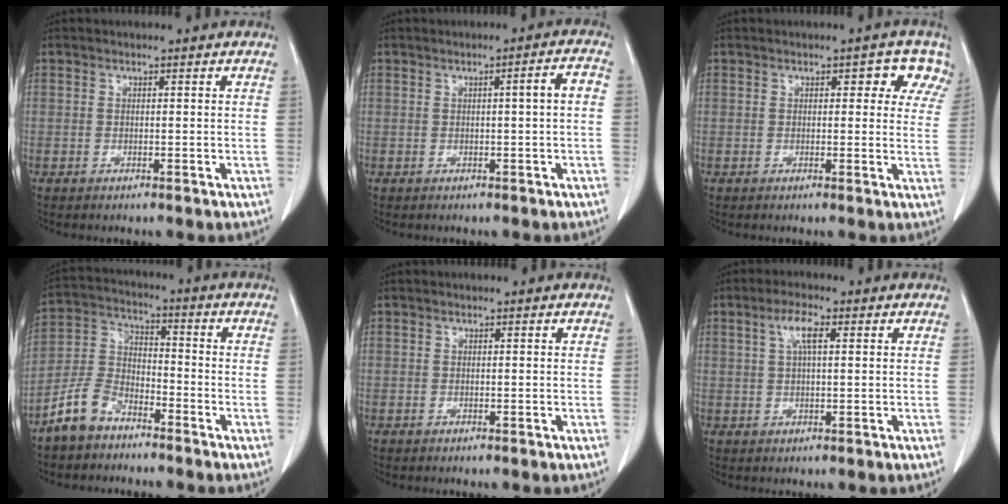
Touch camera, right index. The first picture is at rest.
{"total": 2.8, "force": [-0.1, 0.0, 2.8], "torque": [-0.040, 0.007, 0.001]}
{"total": 4.6, "force": [2.4, 2.6, 2.9], "torque": [-0.014, 0.011, 0.016]}
{"total": 8.0, "force": [-5.9, 4.1, 3.4], "torque": [-0.089, 0.006, -0.123]}
{"total": 0.0}
{"total": 4.0, "force": [1.5, 0.8, 3.6], "torque": [-0.075, 0.011, 0.030]}